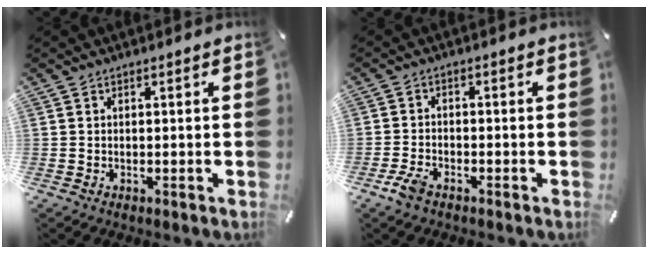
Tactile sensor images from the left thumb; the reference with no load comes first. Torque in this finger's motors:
{"motor_torque": [-0.02, 0.02, -0.01, 0.05, 0.00]}